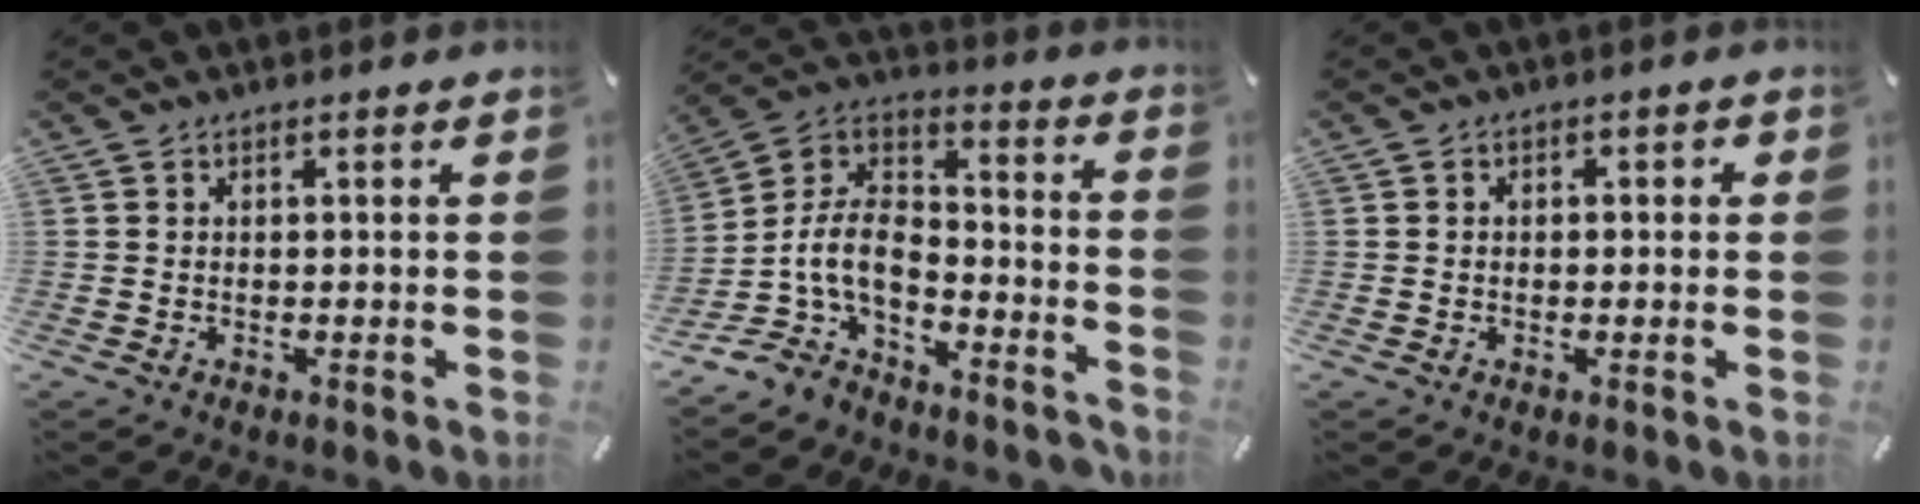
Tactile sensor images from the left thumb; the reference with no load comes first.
{"total": 11.2, "force": [-4.9, 7.3, 6.9], "torque": [-0.163, 0.008, -0.097]}
{"total": 1.6, "force": [-0.6, 1.2, 0.8], "torque": [-0.016, 0.007, -0.015]}